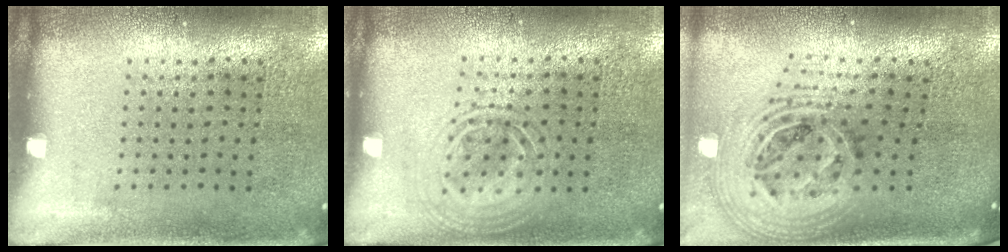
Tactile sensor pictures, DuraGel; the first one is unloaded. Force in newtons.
{"total": 1.3, "press": 1.3, "slide": 0.2}
{"total": 2.7, "press": 1.9, "slide": 1.9}